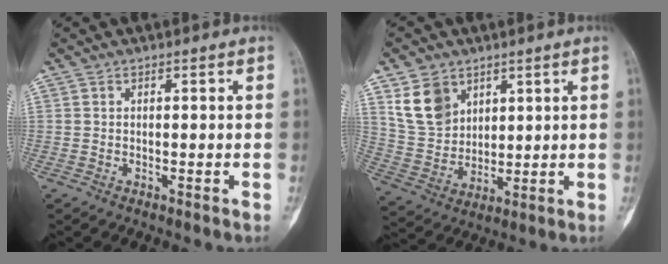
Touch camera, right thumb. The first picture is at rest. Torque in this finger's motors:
{"motor_torque": [0.48, 1.69, 0.08, 0.18, 0.03]}